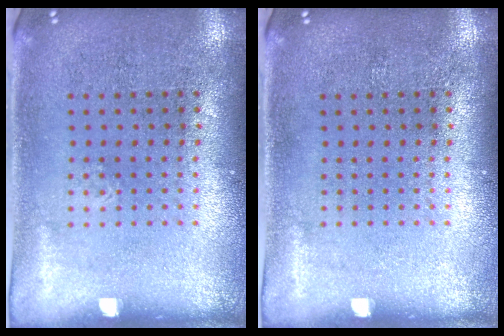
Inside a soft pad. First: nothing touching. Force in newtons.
{"total": 0.0}